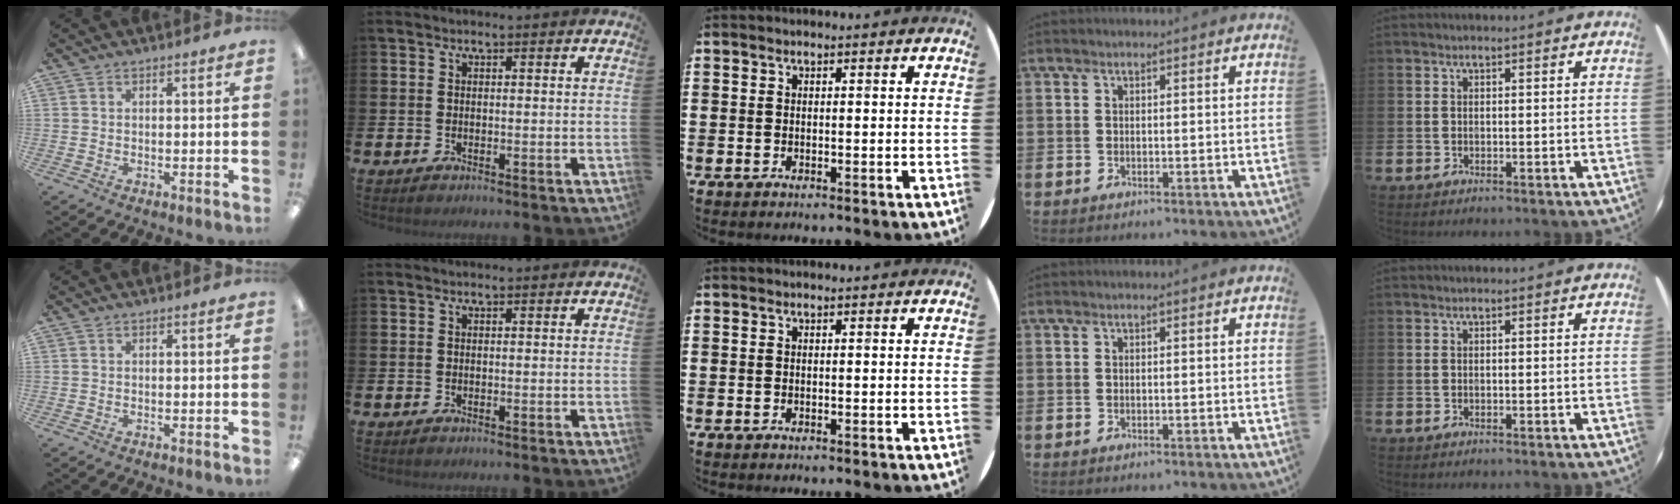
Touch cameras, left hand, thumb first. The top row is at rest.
{}